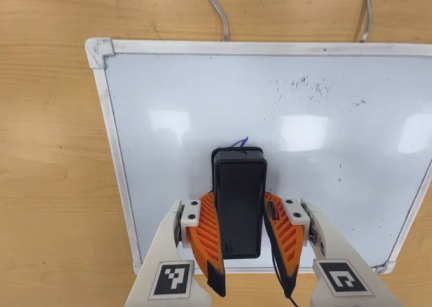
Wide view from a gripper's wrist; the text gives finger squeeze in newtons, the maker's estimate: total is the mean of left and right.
{"total": 9.1, "left": 9.0, "right": 9.2}